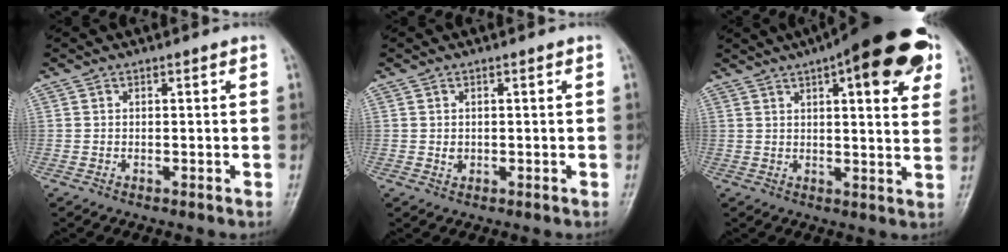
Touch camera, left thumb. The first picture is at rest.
{"total": 1.0, "force": [0.2, 0.8, 0.6], "torque": [-0.006, -0.001, 0.005]}
{"total": 20.7, "force": [10.1, 6.6, 16.9], "torque": [-0.207, -0.006, 0.128]}